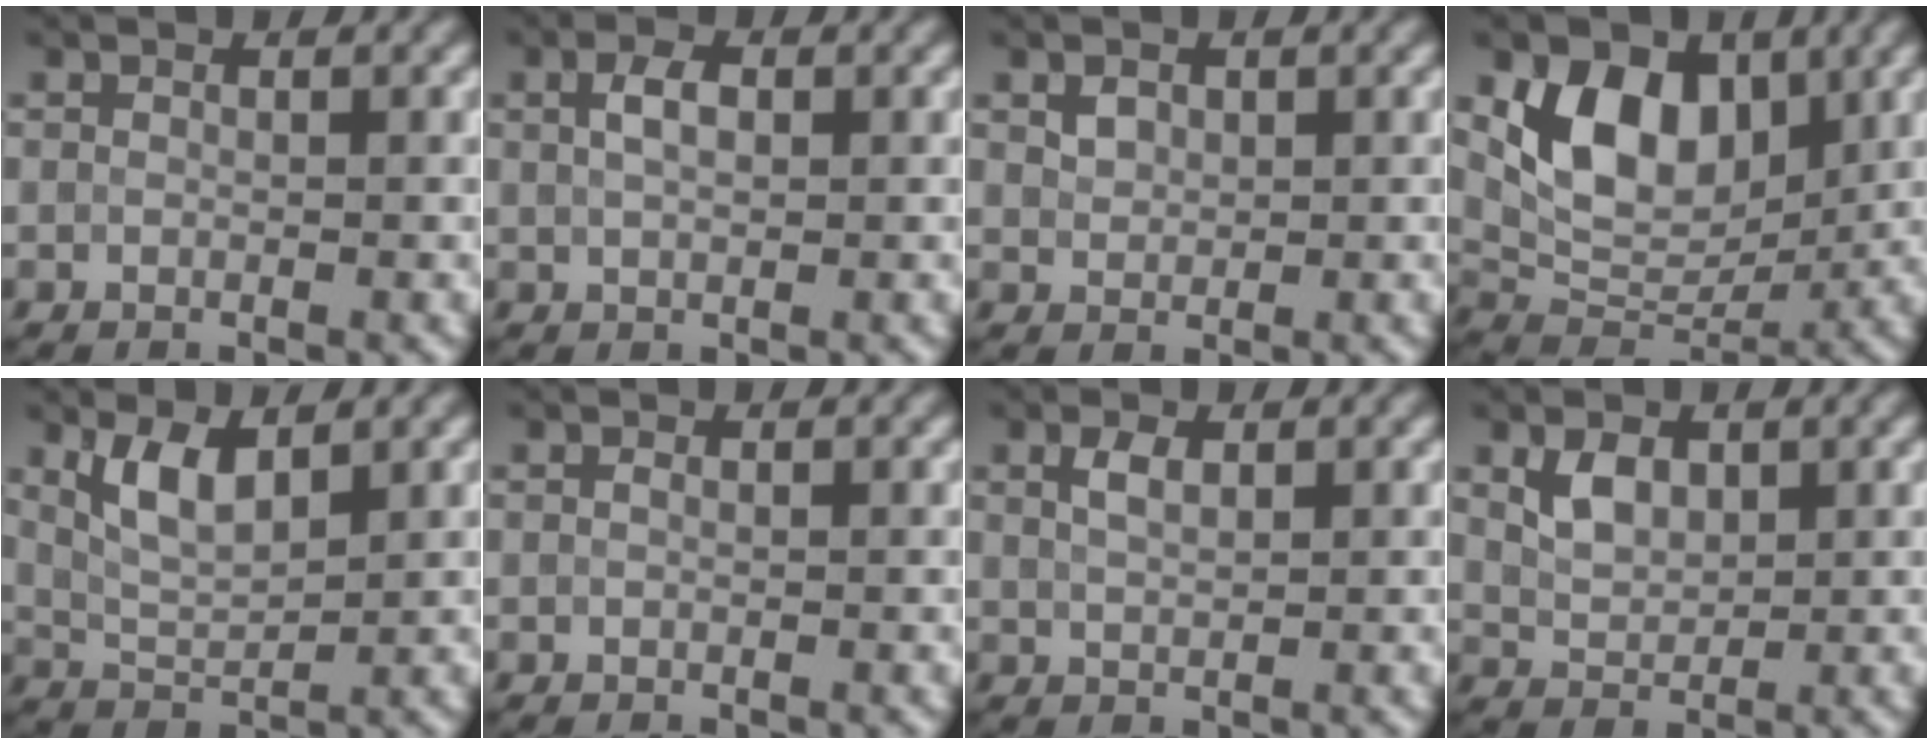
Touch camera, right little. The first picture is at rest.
{"total": 2.2, "force": [0.6, 1.2, 1.7], "torque": [-0.036, 0.003, 0.010]}
{"total": 1.2, "force": [0.6, 1.0, 0.5], "torque": [-0.010, -0.001, 0.013]}
{"total": 7.7, "force": [2.7, 5.1, 5.1], "torque": [-0.082, -0.008, 0.046]}
{"total": 3.6, "force": [1.9, 1.4, 2.7], "torque": [-0.059, -0.005, 0.042]}
{"total": 0.0}
{"total": 1.8, "force": [0.9, 0.9, 1.3], "torque": [-0.028, 0.003, 0.019]}
{"total": 2.7, "force": [1.2, 1.7, 1.6], "torque": [-0.035, -0.001, 0.027]}